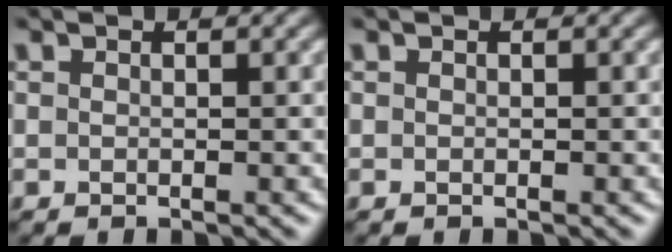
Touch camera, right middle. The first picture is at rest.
{"total": 0.0}